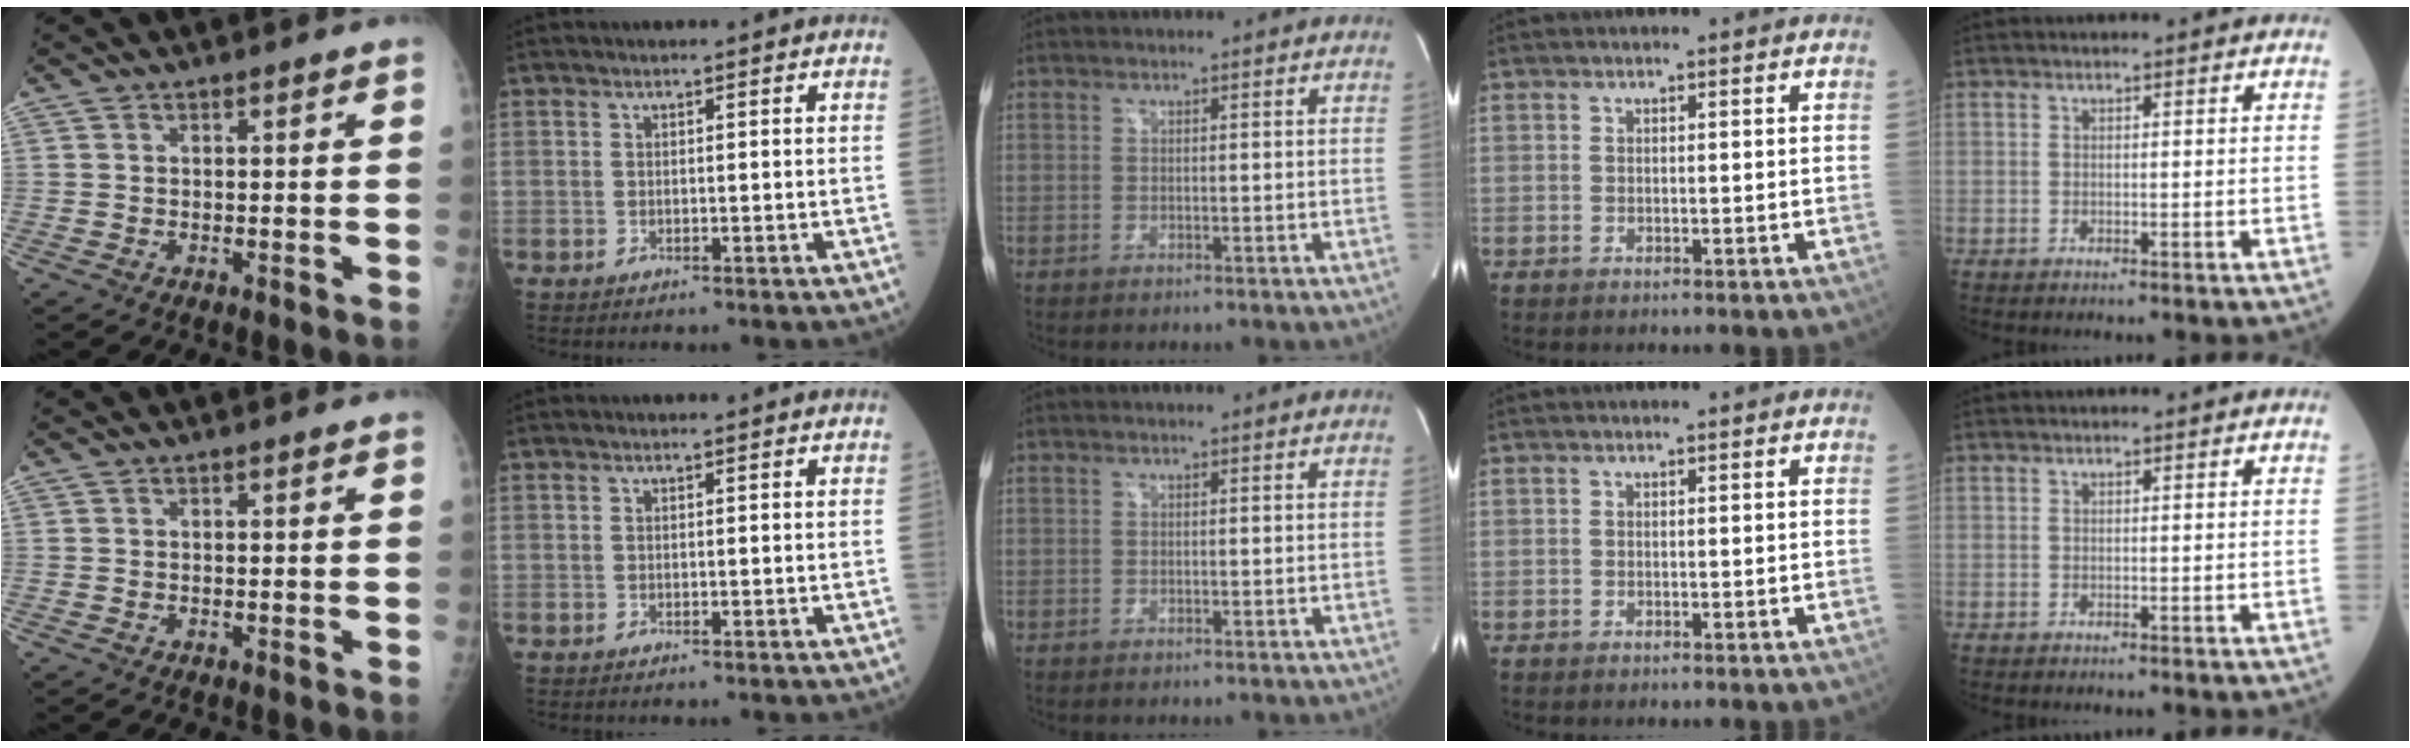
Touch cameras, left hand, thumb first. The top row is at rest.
{}